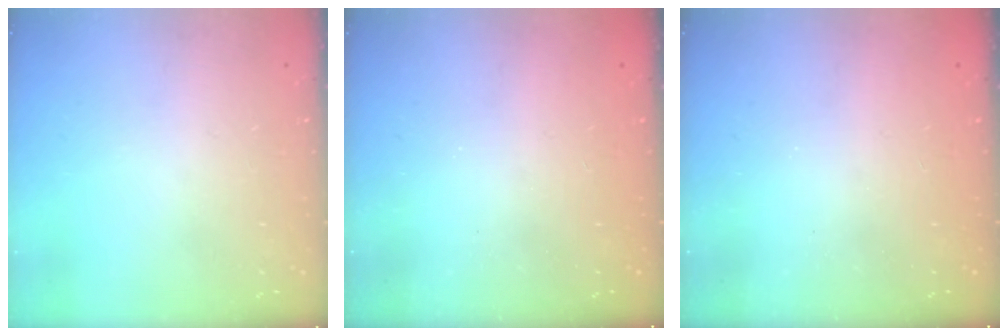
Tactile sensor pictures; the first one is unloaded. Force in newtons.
{"total": 2.3, "press": 2.1, "slide": 0.8}
{"total": 2.3, "press": 2.1, "slide": 0.8}